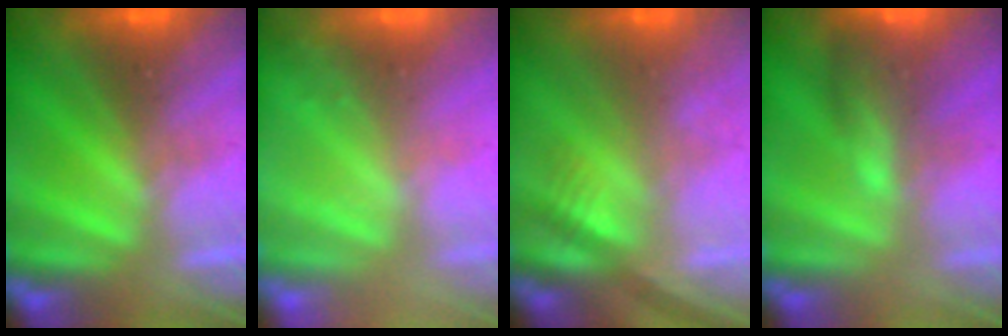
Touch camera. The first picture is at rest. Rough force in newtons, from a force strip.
{"total": 2.3}
{"total": 2.7}
{"total": 8.3}